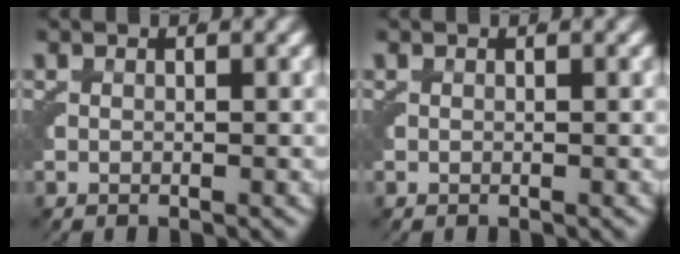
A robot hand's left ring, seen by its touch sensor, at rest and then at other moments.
{"total": 0.0}